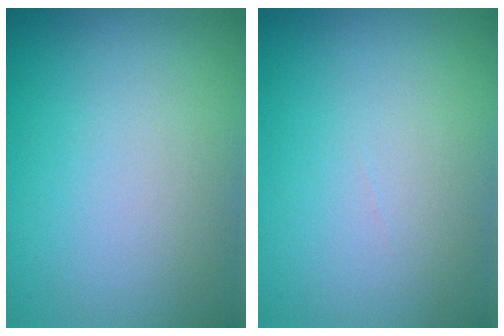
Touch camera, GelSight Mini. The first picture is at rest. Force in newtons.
{"total": 0.0}